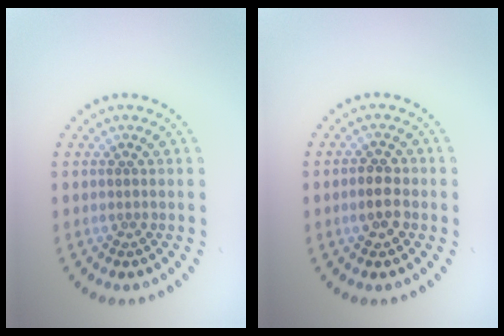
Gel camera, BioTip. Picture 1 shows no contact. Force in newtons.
{"total": 2.4, "press": 2.3, "slide": 0.4}